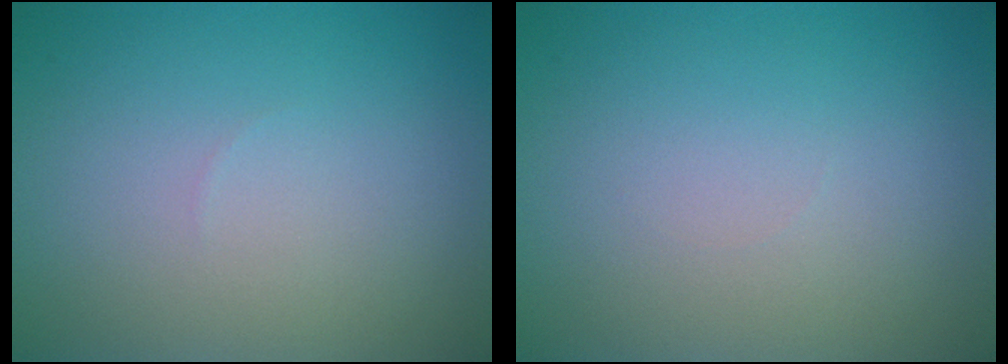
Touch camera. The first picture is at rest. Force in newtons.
{"total": 0.0}